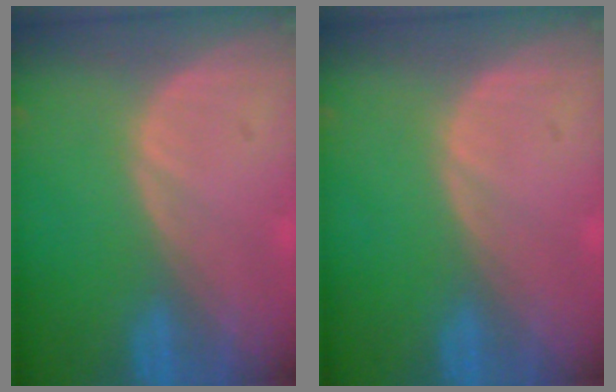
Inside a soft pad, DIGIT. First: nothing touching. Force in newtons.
{"total": 0.0}